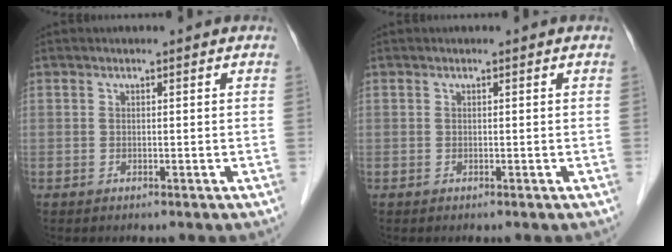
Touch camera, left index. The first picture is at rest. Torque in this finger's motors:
{"motor_torque": [-0.07, -0.06, 0.03, 0.00]}